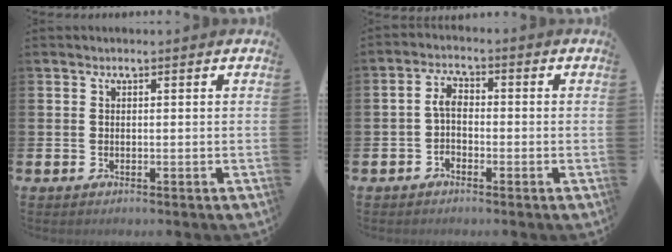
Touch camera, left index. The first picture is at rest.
{"total": 3.1, "force": [-0.8, 1.8, 2.4], "torque": [-0.041, 0.008, -0.019]}